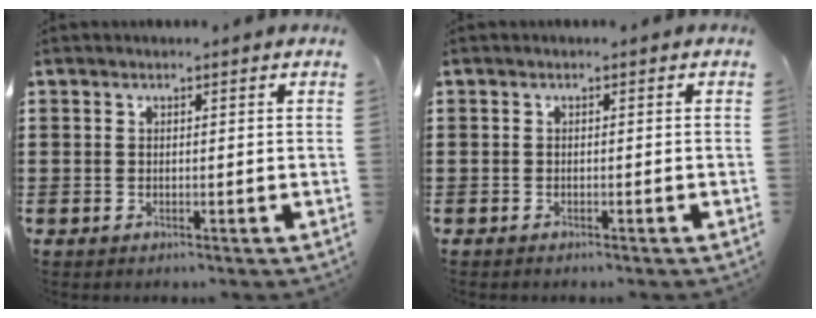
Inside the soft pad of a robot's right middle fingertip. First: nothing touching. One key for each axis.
{"total": 0.0}